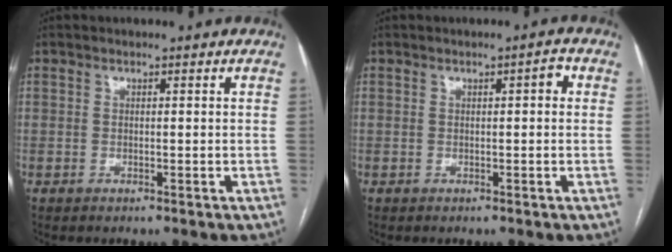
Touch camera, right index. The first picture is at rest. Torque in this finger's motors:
{"motor_torque": [0.23, 0.02, 0.08, 0.02]}